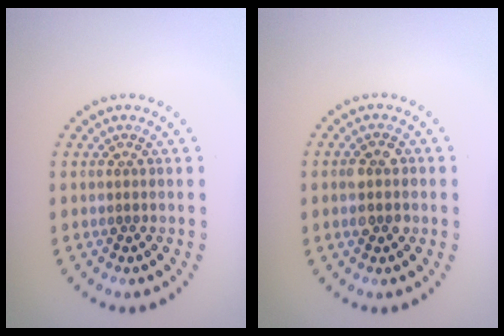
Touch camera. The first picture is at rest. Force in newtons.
{"total": 2.2, "press": 2.2, "slide": 0.3}